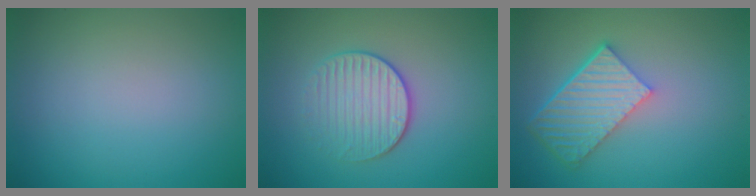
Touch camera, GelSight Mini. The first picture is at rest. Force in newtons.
{"total": 3.3, "press": 2.9, "slide": 1.5}
{"total": 5.9, "press": 4.2, "slide": 4.2}